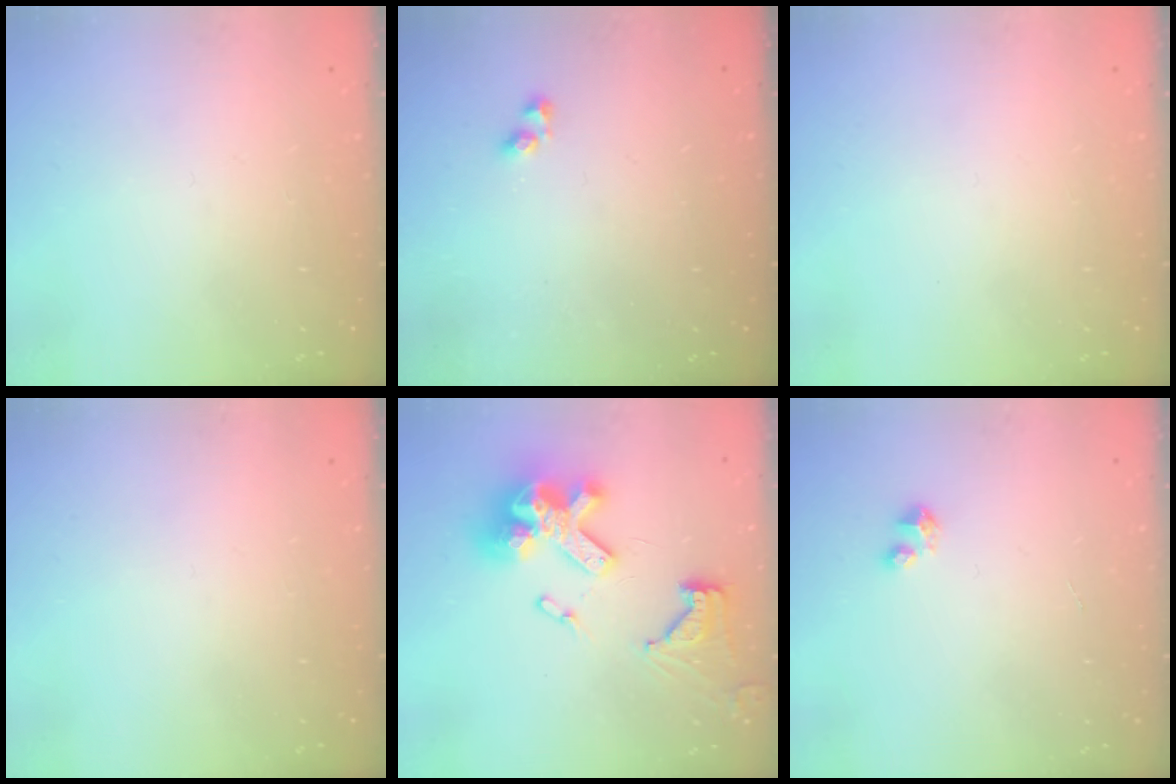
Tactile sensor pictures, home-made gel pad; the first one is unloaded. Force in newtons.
{"total": 2.9, "press": 2.9, "slide": 0.6}
{"total": 0.0}
{"total": 0.0}
{"total": 20.2, "press": 20.1, "slide": 2.1}
{"total": 2.8, "press": 2.8, "slide": 0.1}